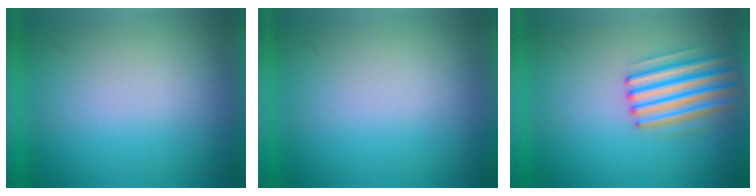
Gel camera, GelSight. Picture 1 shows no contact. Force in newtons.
{"total": 1.2}
{"total": 4.2}